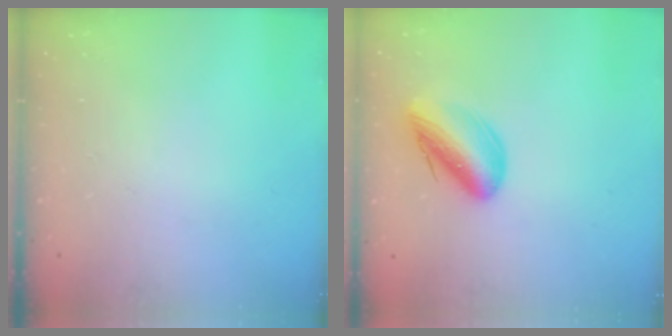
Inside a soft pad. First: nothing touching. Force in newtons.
{"total": 11.5, "press": 11.2, "slide": 2.8}